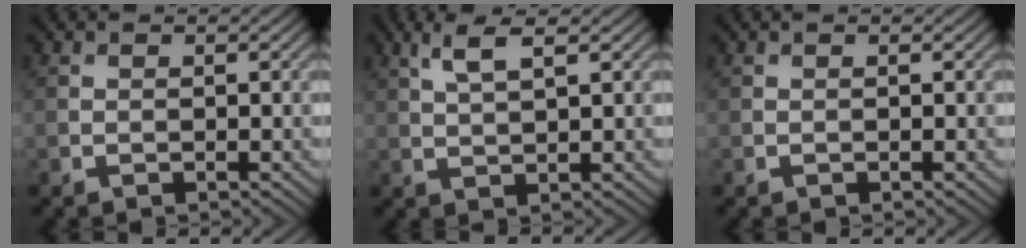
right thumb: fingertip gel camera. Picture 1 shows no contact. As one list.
[{"total": 3.8, "force": [2.1, 0.8, 3.0], "torque": [-0.074, 0.006, 0.046]}, {"total": 0.0}]